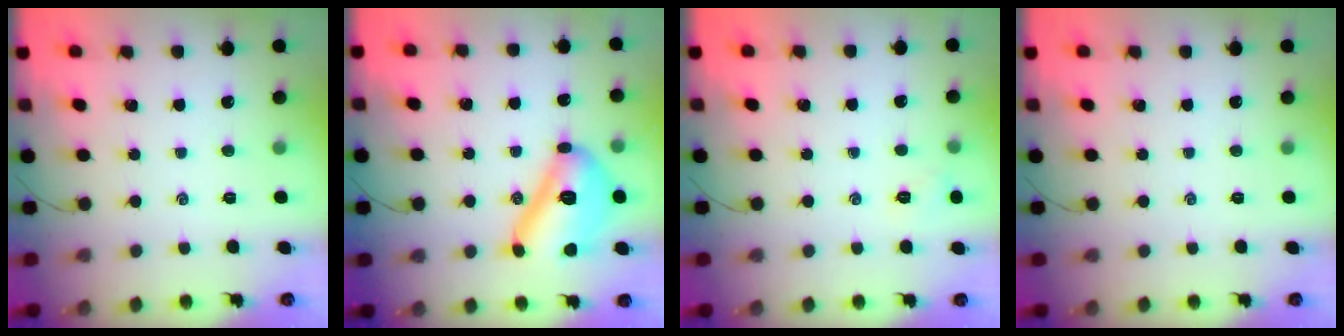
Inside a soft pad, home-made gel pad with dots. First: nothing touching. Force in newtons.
{"total": 16.8, "press": 16.8, "slide": 1.0}
{"total": 4.6, "press": 4.4, "slide": 1.2}
{"total": 0.0}